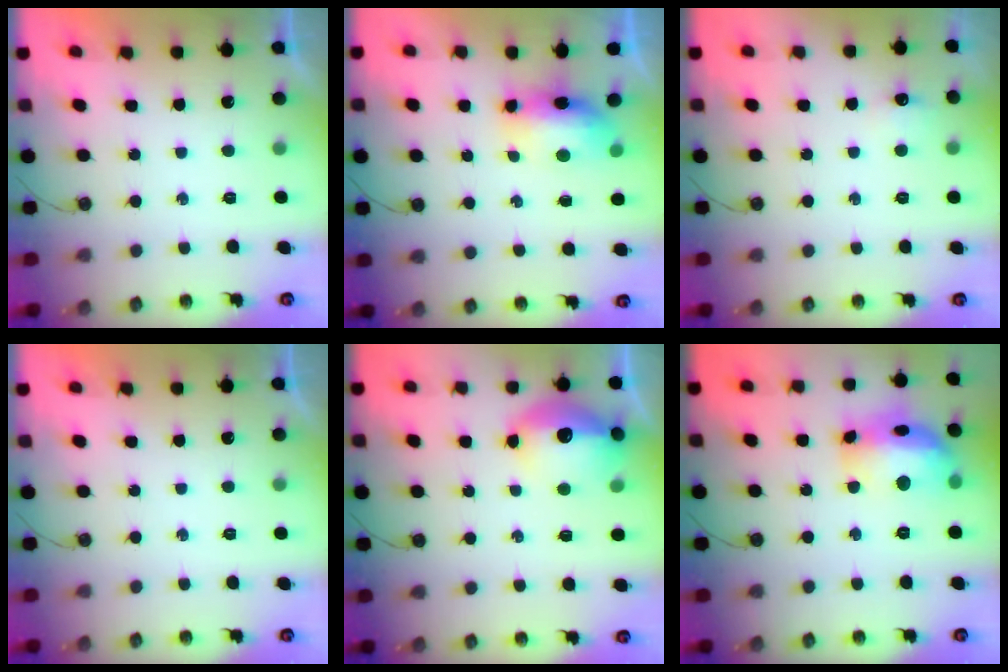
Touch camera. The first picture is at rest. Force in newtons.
{"total": 8.0, "press": 7.9, "slide": 0.9}
{"total": 5.0, "press": 4.9, "slide": 0.9}
{"total": 0.0}
{"total": 15.0, "press": 14.9, "slide": 1.4}
{"total": 18.6, "press": 18.5, "slide": 1.8}